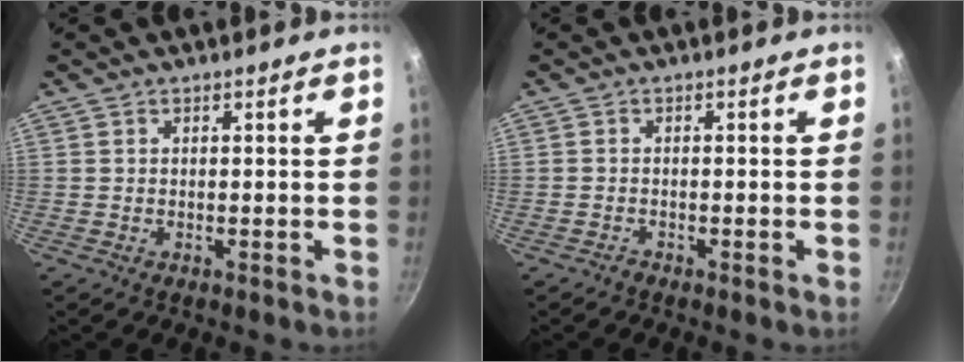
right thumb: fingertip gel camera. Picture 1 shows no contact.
{"total": 0.6, "force": [-0.6, 0.0, 0.2], "torque": [-0.014, 0.006, -0.014]}